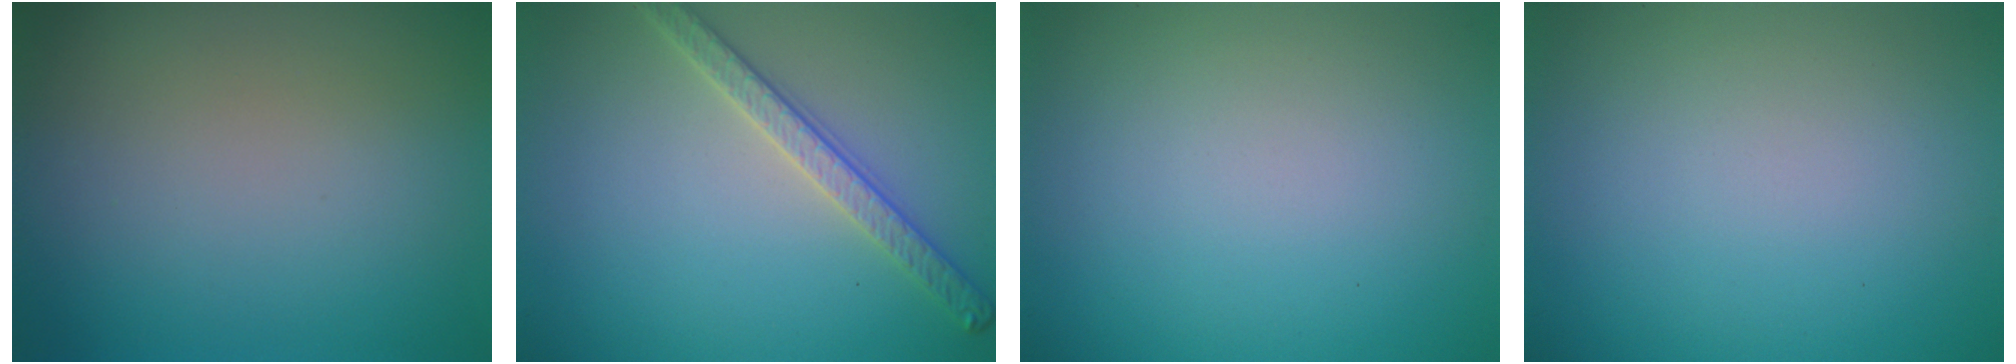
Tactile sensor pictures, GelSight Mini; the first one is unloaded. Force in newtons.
{"total": 2.8, "press": 2.7, "slide": 0.7}
{"total": 0.0}
{"total": 0.0}